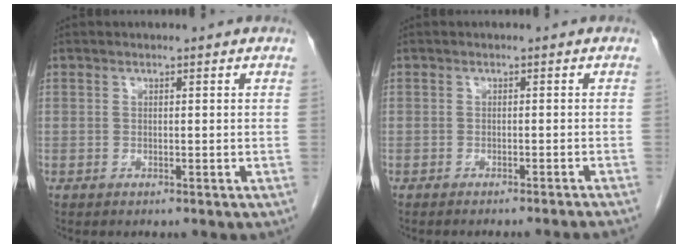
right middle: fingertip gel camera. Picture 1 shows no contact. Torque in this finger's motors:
{"motor_torque": [0.13, -0.03, 0.03, 0.01]}